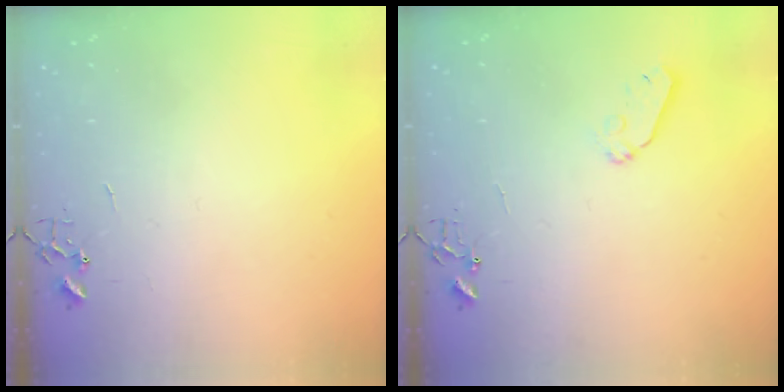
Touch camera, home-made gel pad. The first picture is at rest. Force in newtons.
{"total": 6.5, "press": 6.5, "slide": 0.6}